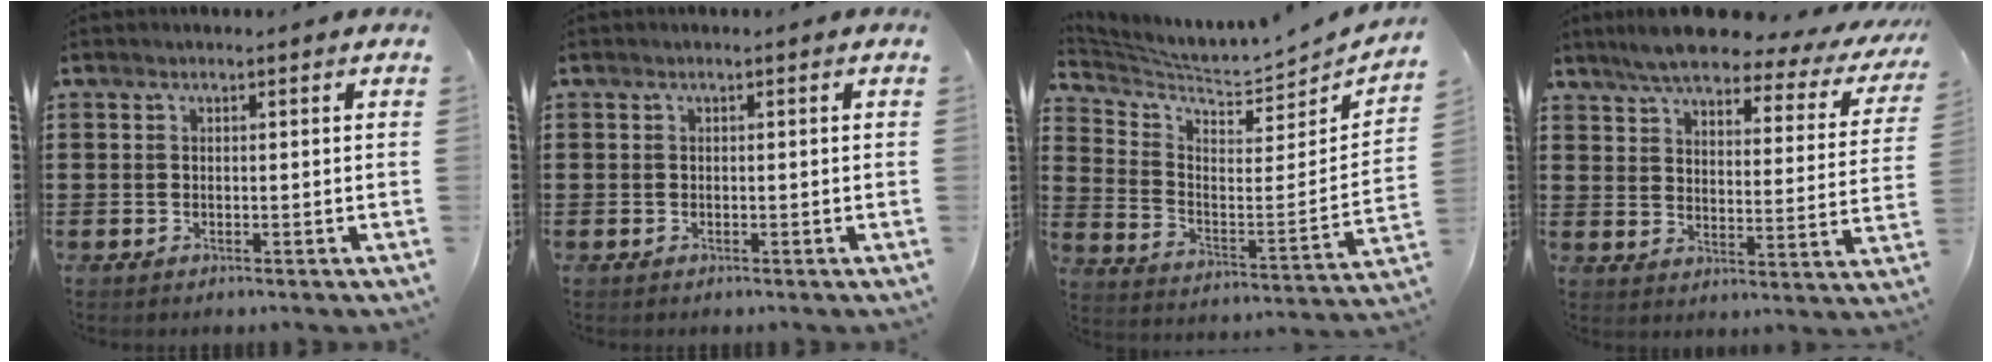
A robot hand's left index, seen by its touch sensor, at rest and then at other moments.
{"total": 0.0}
{"total": 4.2, "force": [3.9, 0.2, 1.5], "torque": [-0.054, -0.047, 0.059]}
{"total": 7.2, "force": [6.2, 1.0, 3.6], "torque": [-0.089, -0.032, 0.105]}